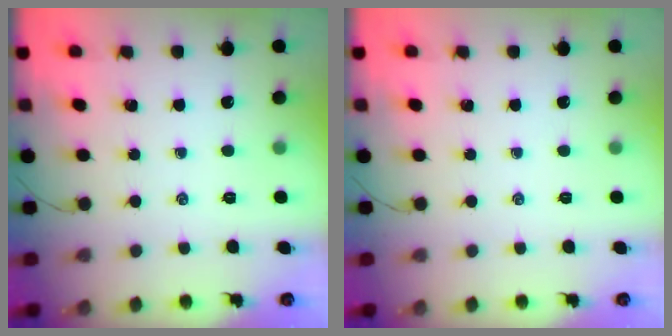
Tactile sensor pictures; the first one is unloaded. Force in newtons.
{"total": 0.0}